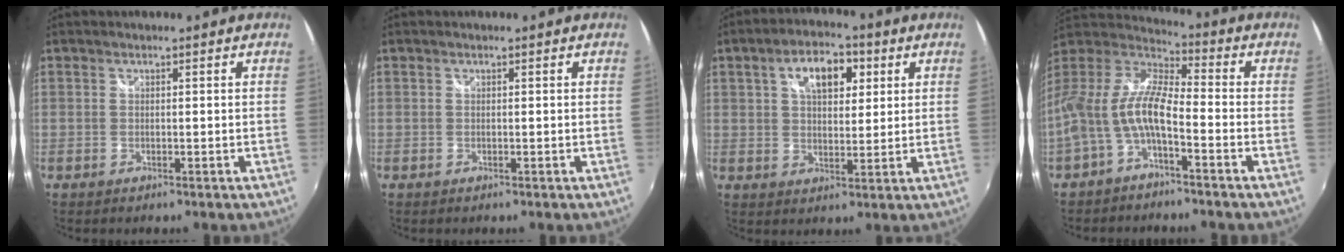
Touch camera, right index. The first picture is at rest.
{"total": 0.0}
{"total": 9.4, "force": [3.7, 5.1, 7.0], "torque": [-0.113, 0.025, 0.059]}
{"total": 12.5, "force": [-4.3, 4.1, 11.0], "torque": [-0.227, 0.007, -0.087]}